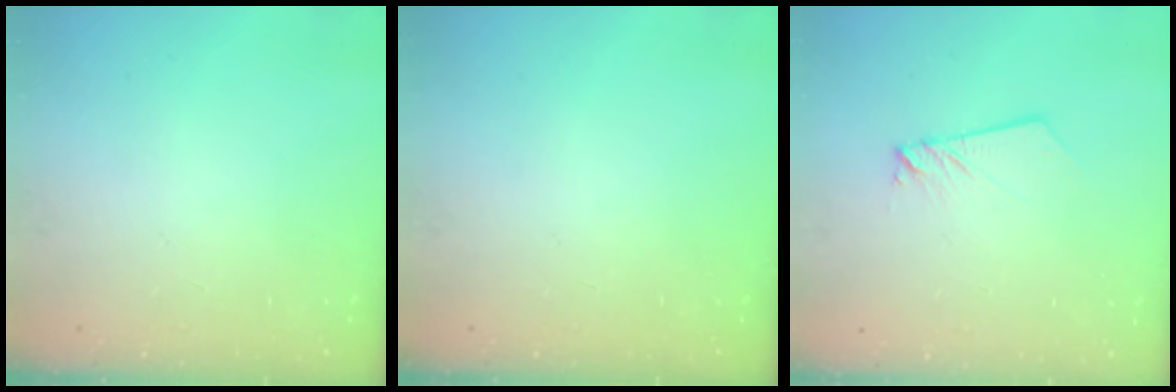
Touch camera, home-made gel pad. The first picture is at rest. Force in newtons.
{"total": 0.0}
{"total": 2.2, "press": 2.2, "slide": 0.1}